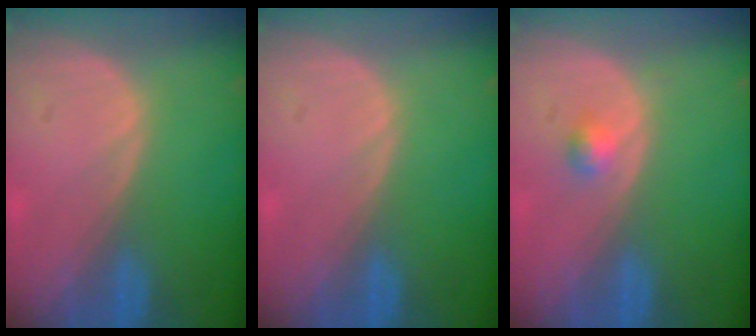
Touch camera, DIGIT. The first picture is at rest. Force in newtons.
{"total": 0.0}
{"total": 1.8, "press": 1.6, "slide": 0.9}